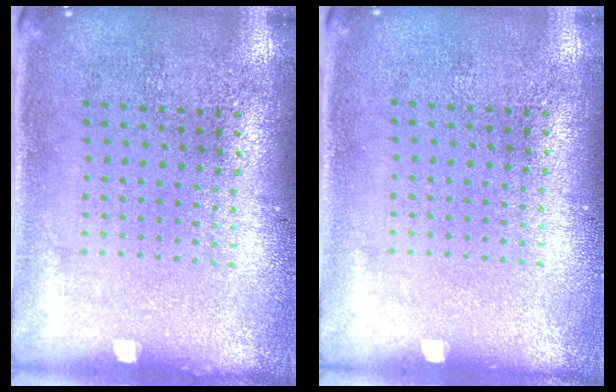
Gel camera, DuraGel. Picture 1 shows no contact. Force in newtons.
{"total": 0.0}